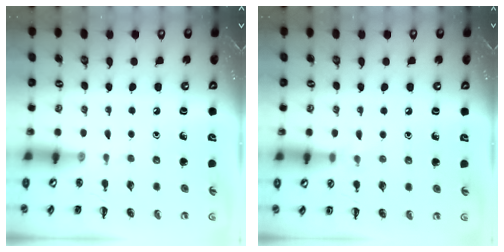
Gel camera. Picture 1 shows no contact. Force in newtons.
{"total": 4.8, "press": 4.5, "slide": 1.8}